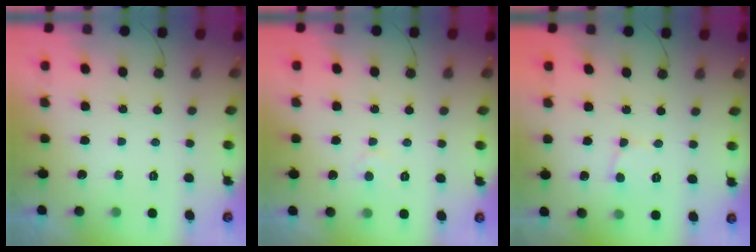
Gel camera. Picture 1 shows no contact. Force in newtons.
{"total": 4.5, "press": 4.4, "slide": 0.4}
{"total": 2.6, "press": 2.6, "slide": 0.1}